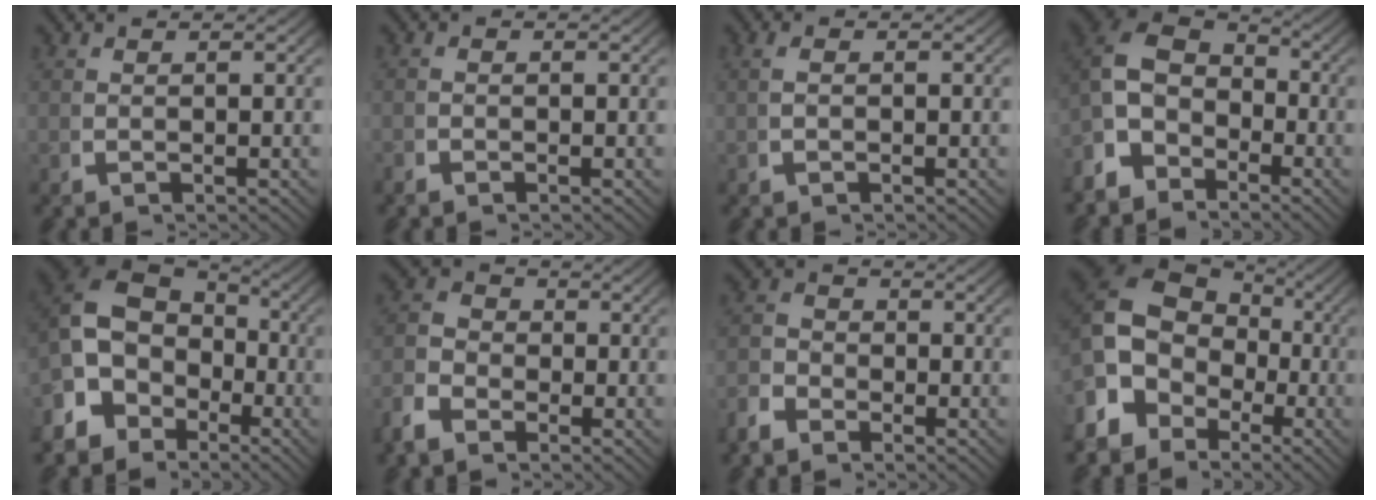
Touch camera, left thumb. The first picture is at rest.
{"total": 0.6, "force": [-0.6, 0.2, 0.0], "torque": [0.001, -0.005, -0.014]}
{"total": 0.7, "force": [-0.1, 0.2, 0.7], "torque": [-0.015, 0.003, -0.001]}
{"total": 9.3, "force": [0.4, 7.2, 5.9], "torque": [-0.123, -0.014, 0.003]}
{"total": 11.6, "force": [0.4, 8.7, 7.6], "torque": [-0.167, -0.027, 0.013]}
{"total": 4.3, "force": [-1.1, 3.4, 2.3], "torque": [-0.036, -0.007, -0.028]}
{"total": 2.8, "force": [-1.5, 2.1, 1.1], "torque": [-0.010, -0.009, -0.032]}
{"total": 11.1, "force": [0.8, 8.4, 7.2], "torque": [-0.163, -0.027, 0.025]}